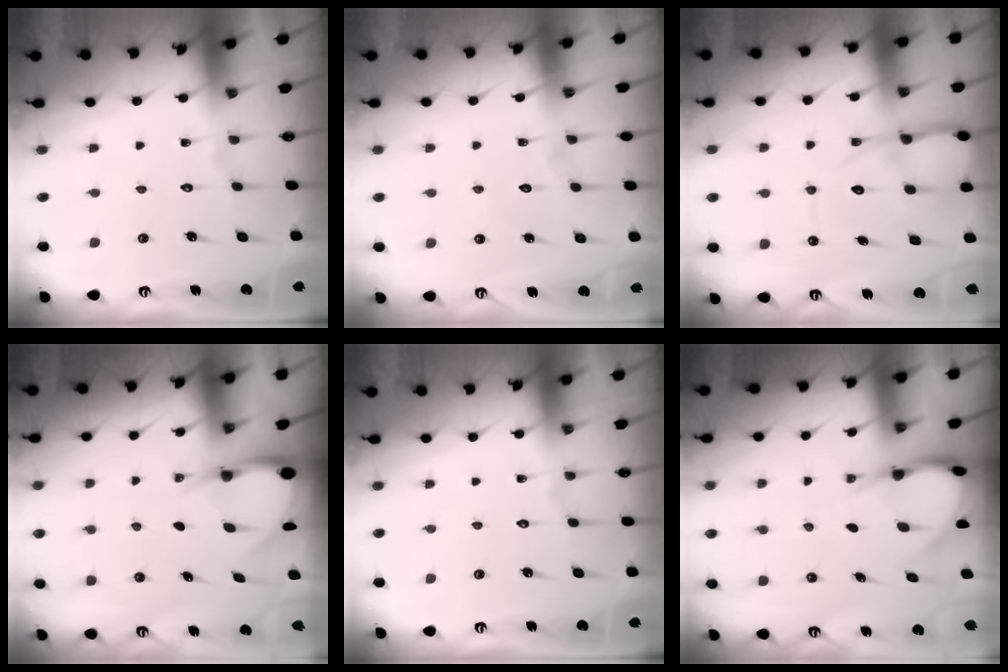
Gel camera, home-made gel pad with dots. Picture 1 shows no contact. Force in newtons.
{"total": 3.7, "press": 3.7, "slide": 0.3}
{"total": 11.4, "press": 11.3, "slide": 1.1}
{"total": 4.6, "press": 4.6, "slide": 0.7}
{"total": 0.0}
{"total": 5.4, "press": 5.3, "slide": 0.7}